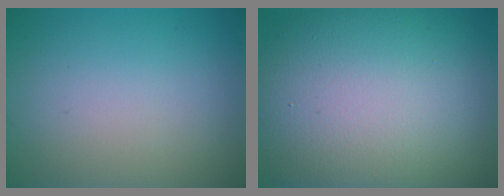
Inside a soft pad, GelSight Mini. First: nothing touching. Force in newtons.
{"total": 15.5, "press": 15.5, "slide": 1.2}